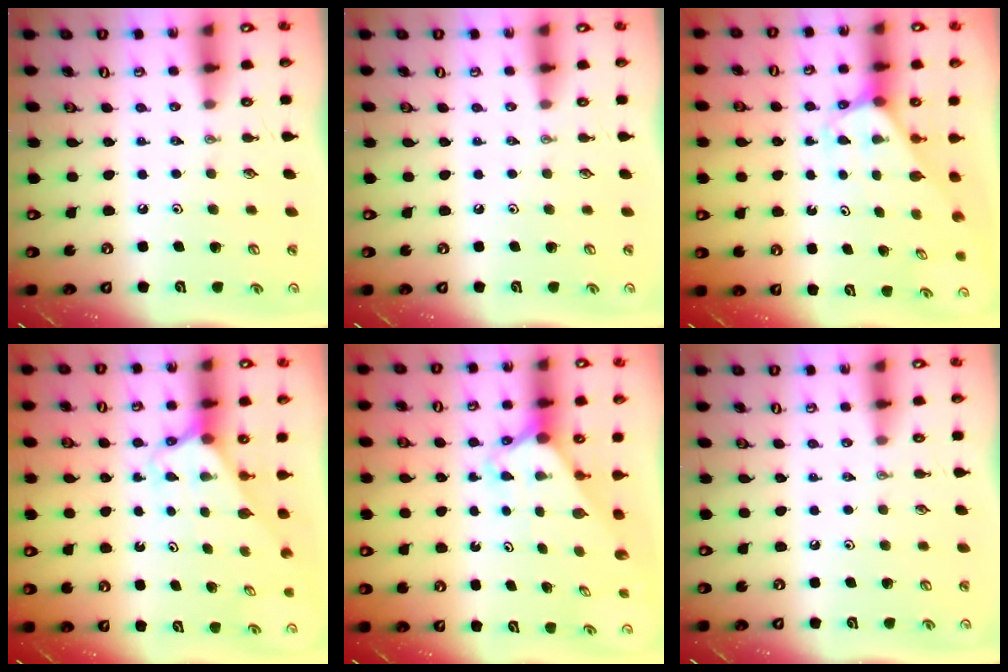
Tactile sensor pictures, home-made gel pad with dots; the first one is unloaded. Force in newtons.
{"total": 0.0}
{"total": 2.5, "press": 2.5, "slide": 0.1}
{"total": 2.5, "press": 2.5, "slide": 0.2}
{"total": 2.3, "press": 2.3, "slide": 0.2}
{"total": 0.0}